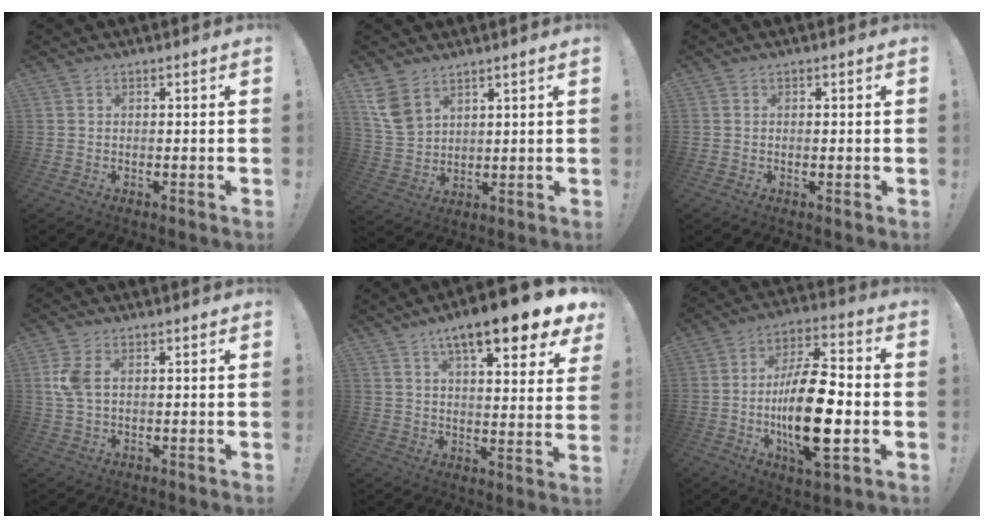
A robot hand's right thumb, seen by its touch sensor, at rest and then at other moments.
{"total": 9.1, "force": [5.7, 5.8, 4.1], "torque": [-0.082, -0.024, 0.115]}
{"total": 0.0}
{"total": 5.2, "force": [1.3, 2.8, 4.2], "torque": [-0.087, 0.000, 0.020]}
{"total": 13.8, "force": [8.8, 2.3, 10.4], "torque": [-0.156, -0.058, 0.133]}
{"total": 21.4, "force": [-3.5, 8.1, 19.4], "torque": [-0.356, 0.002, -0.057]}